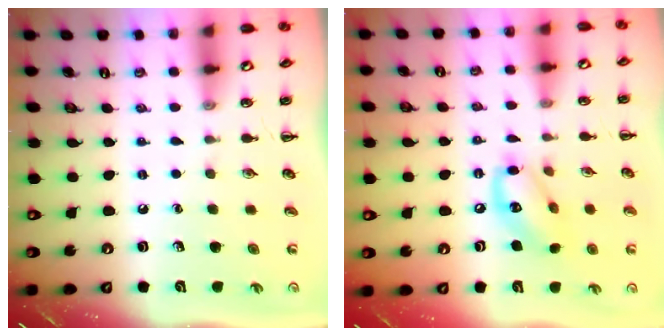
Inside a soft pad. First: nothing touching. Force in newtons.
{"total": 12.4, "press": 12.2, "slide": 2.6}